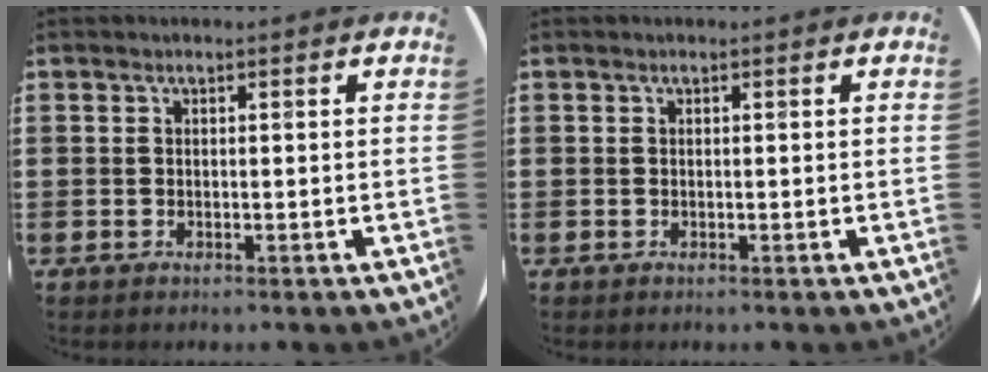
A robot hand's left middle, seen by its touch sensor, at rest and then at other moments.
{"total": 0.0}